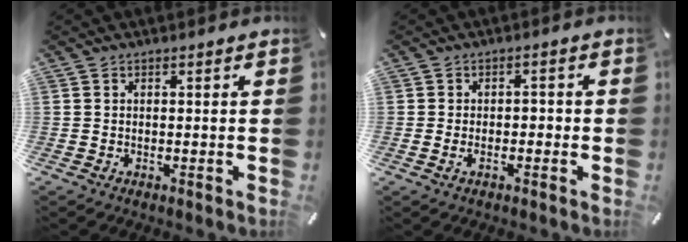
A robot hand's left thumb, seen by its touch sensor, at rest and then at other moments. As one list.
[{"total": 2.8, "force": [-1.1, 1.6, 1.9], "torque": [-0.034, 0.008, -0.022]}]